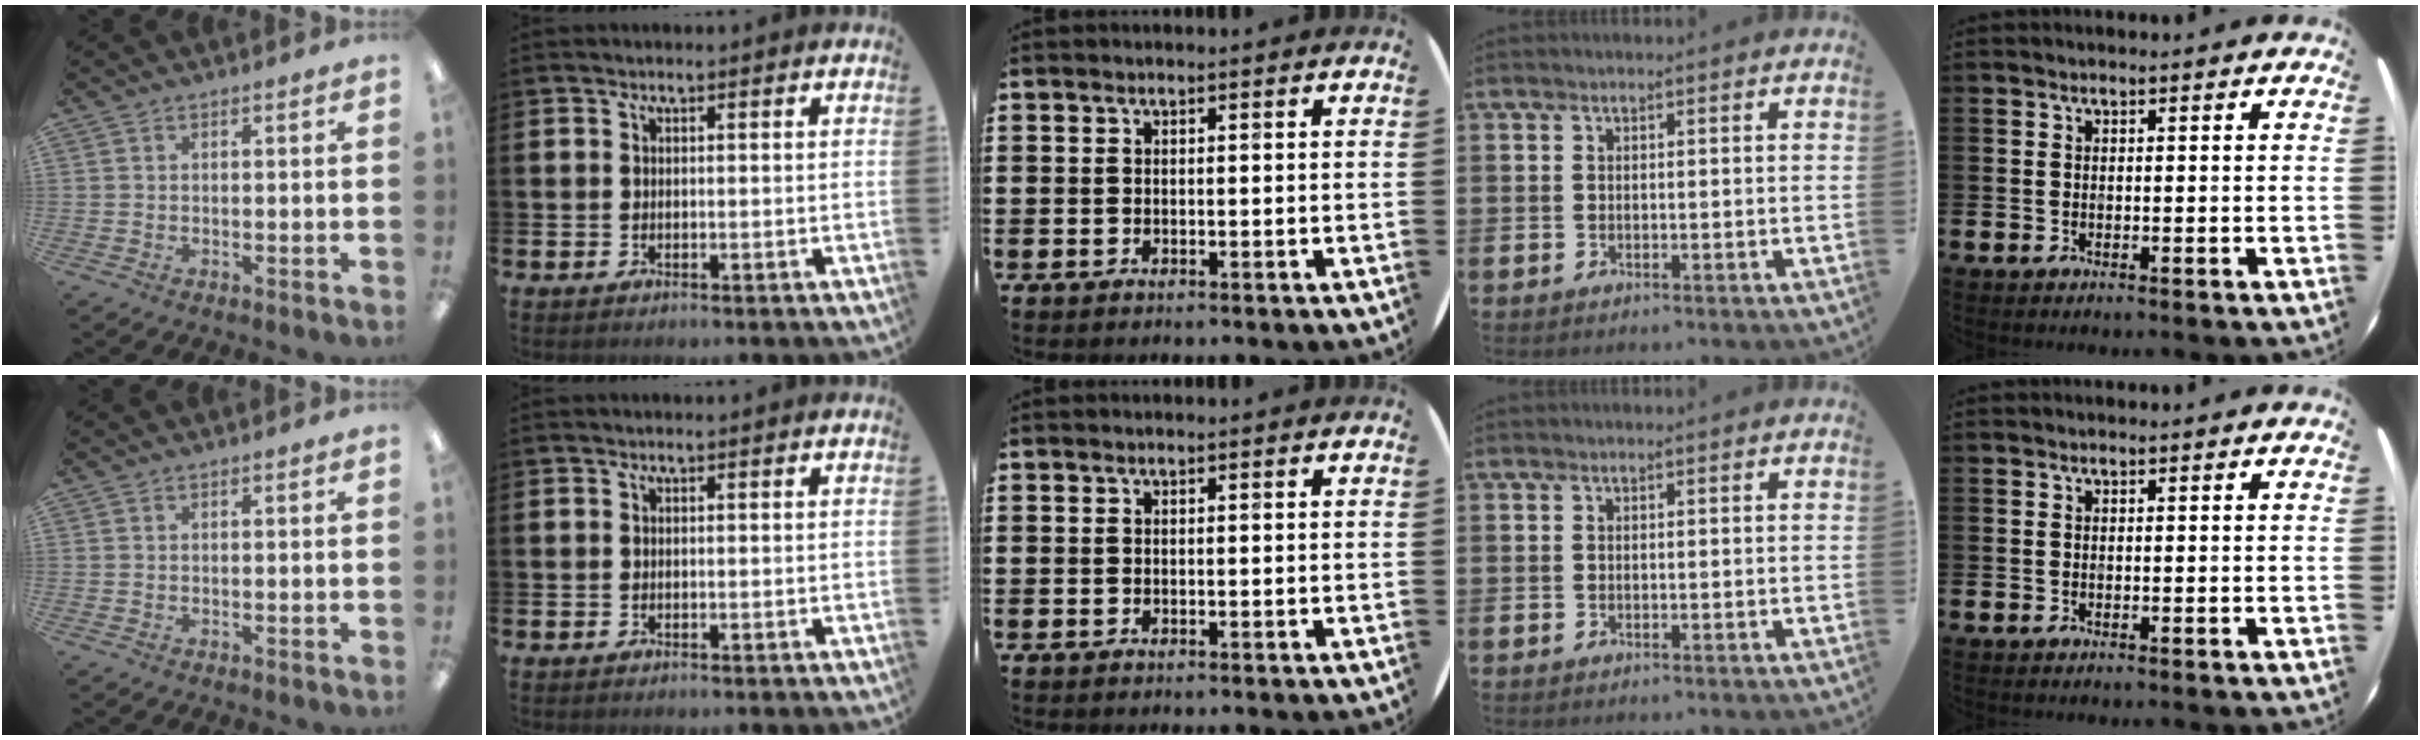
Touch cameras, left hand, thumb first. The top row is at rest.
{}